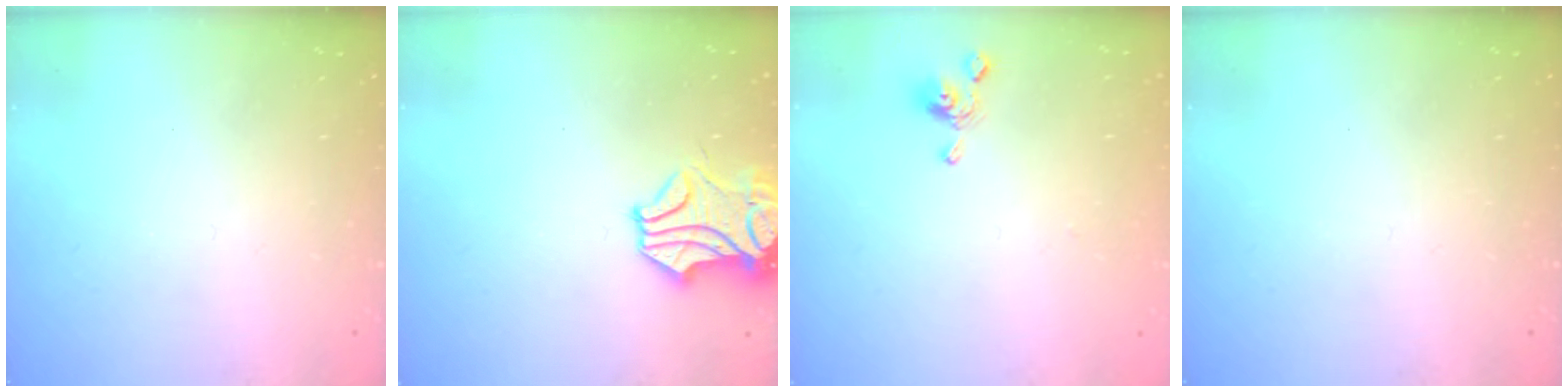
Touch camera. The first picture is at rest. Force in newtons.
{"total": 1.8, "press": 0.9, "slide": 1.5}
{"total": 2.8, "press": 2.8, "slide": 0.4}
{"total": 0.0}